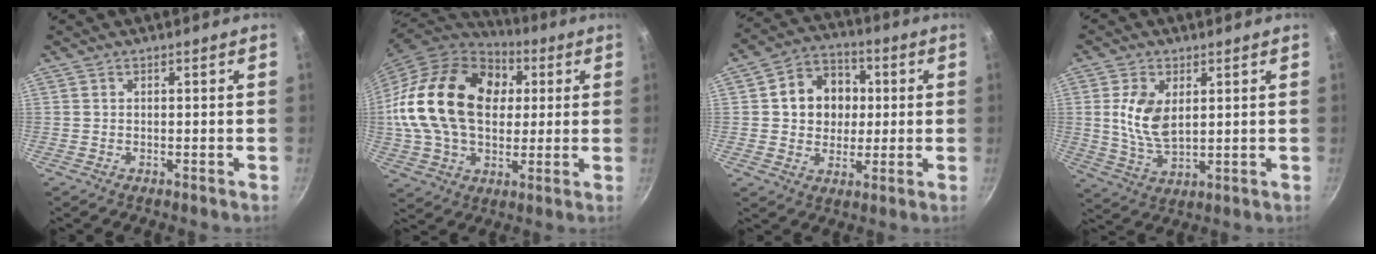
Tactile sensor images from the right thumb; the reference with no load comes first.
{"total": 26.6, "force": [4.5, 18.5, 18.6], "torque": [-0.320, 0.022, 0.075]}
{"total": 11.7, "force": [1.6, 10.0, 5.9], "torque": [-0.056, 0.011, 0.018]}
{"total": 8.8, "force": [1.9, 5.1, 6.9], "torque": [-0.132, -0.016, 0.043]}